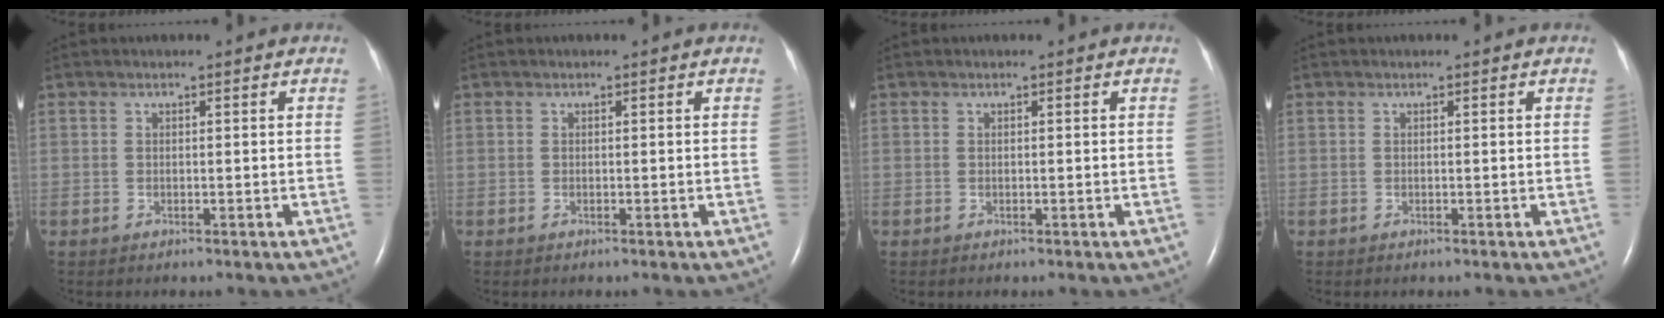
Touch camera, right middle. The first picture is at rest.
{"total": 0.0}
{"total": 0.0}
{"total": 0.0}